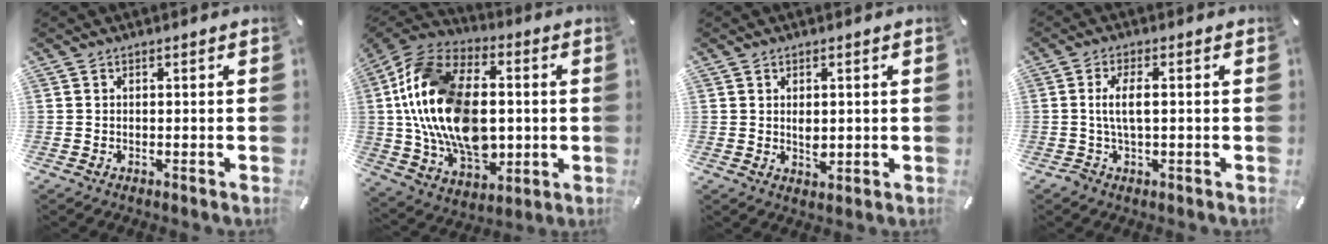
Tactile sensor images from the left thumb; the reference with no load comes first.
{"total": 23.4, "force": [0.0, 15.8, 17.3], "torque": [-0.368, 0.003, 0.002]}
{"total": 2.9, "force": [0.3, 1.8, 2.2], "torque": [-0.037, 0.003, 0.004]}
{"total": 5.2, "force": [0.2, 2.0, 4.8], "torque": [-0.103, 0.003, -0.001]}